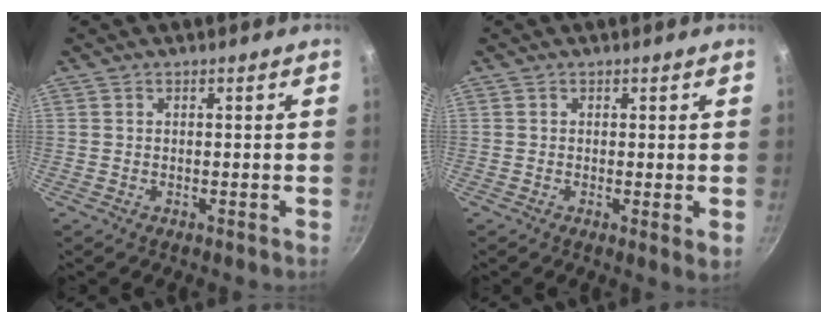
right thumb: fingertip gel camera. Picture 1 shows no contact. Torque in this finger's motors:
{"motor_torque": [-0.27, -0.04, 0.03, -0.26, -0.03]}